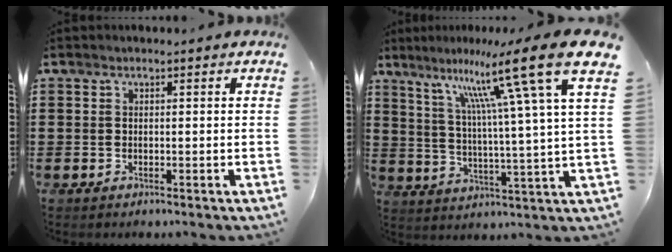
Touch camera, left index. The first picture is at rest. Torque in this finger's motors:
{"motor_torque": [2.14, 0.00, 0.78, 0.21]}